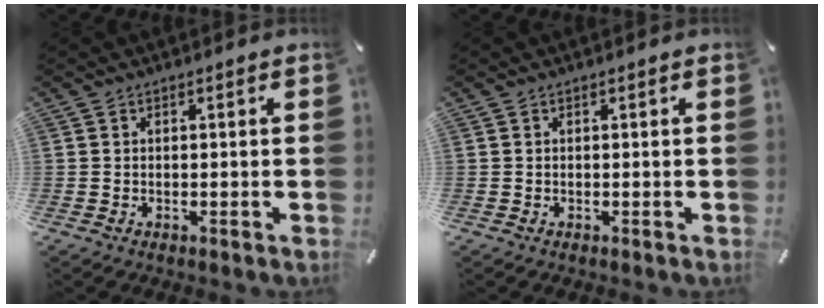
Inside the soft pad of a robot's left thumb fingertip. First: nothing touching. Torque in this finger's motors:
{"motor_torque": [-0.07, 0.07, 0.00, -0.02, 0.00]}